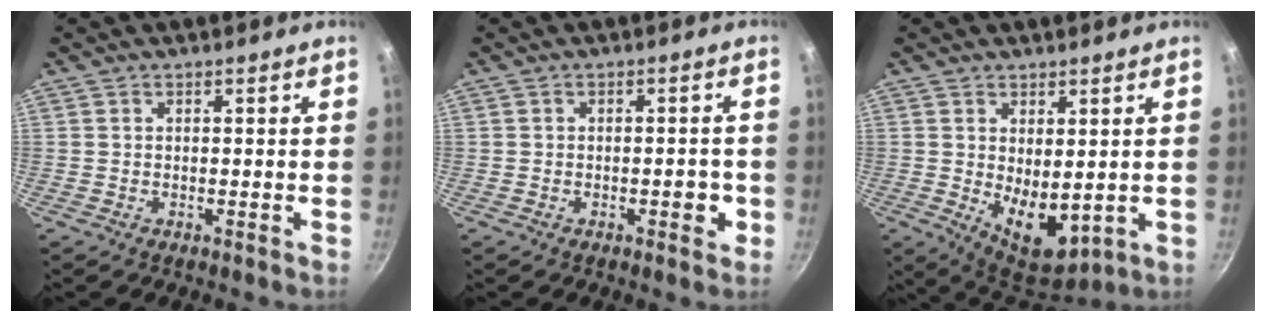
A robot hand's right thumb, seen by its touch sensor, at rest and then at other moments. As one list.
[{"total": 3.3, "force": [-1.0, 1.8, 2.6], "torque": [-0.016, 0.013, -0.014]}, {"total": 9.4, "force": [0.5, 5.3, 7.8], "torque": [-0.093, -0.030, 0.027]}]